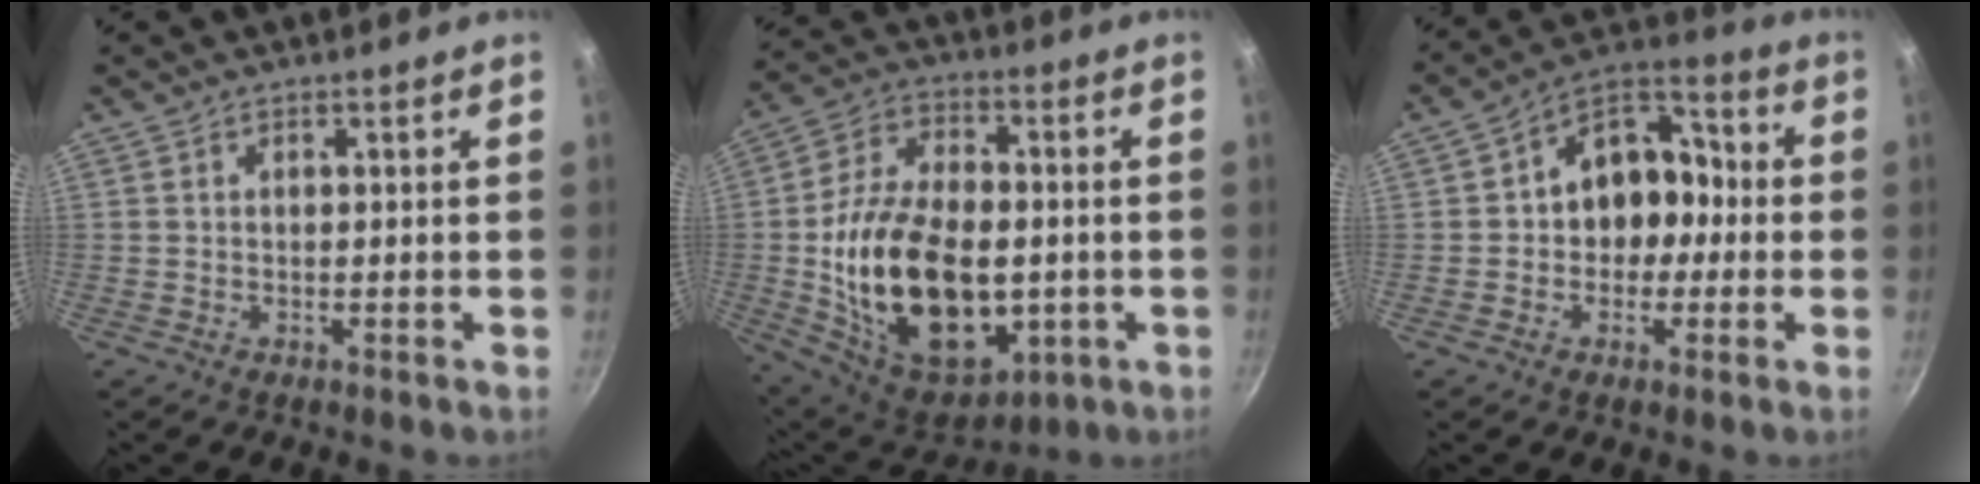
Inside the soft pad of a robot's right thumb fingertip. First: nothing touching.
{"total": 26.7, "force": [-3.1, 16.2, 21.0], "torque": [-0.356, 0.011, -0.037]}
{"total": 12.3, "force": [-0.6, 9.9, 7.3], "torque": [-0.044, 0.047, -0.023]}